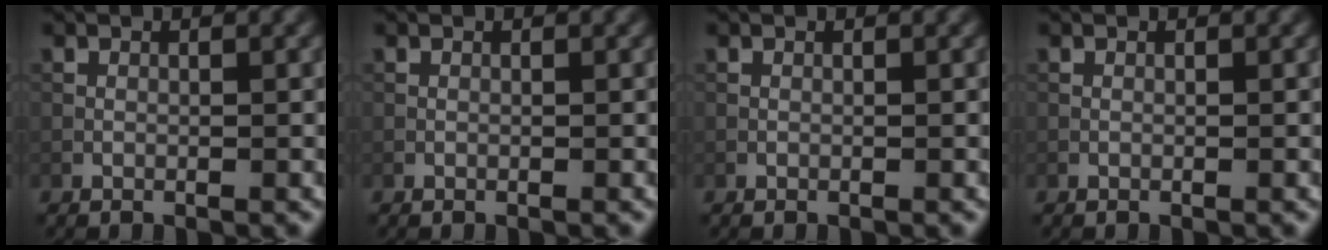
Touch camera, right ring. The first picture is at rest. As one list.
[{"total": 0.0}, {"total": 0.0}, {"total": 0.0}]